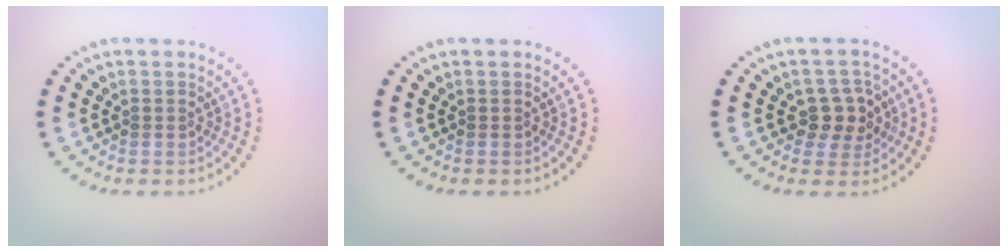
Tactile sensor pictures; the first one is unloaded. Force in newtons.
{"total": 0.0}
{"total": 2.9, "press": 2.8, "slide": 0.9}